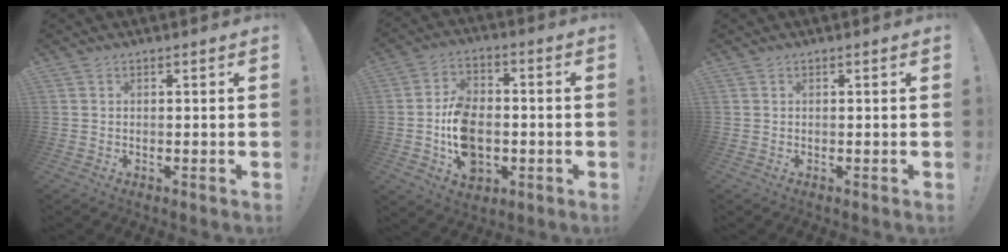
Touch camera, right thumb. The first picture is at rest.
{"total": 13.5, "force": [-3.2, 10.1, 8.3], "torque": [-0.126, 0.018, -0.051]}
{"total": 0.0}